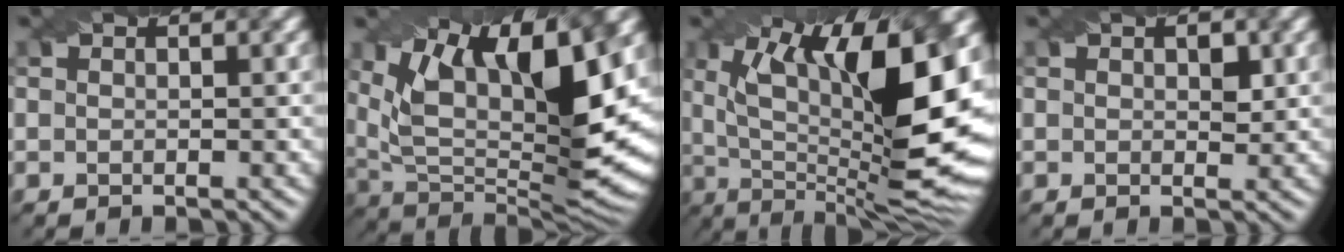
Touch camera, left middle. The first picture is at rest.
{"total": 15.1, "force": [6.6, 5.6, 12.4], "torque": [-0.223, 0.002, 0.121]}
{"total": 16.6, "force": [4.0, 5.7, 15.0], "torque": [-0.237, -0.007, 0.069]}
{"total": 1.4, "force": [0.4, 0.8, 1.1], "torque": [-0.011, -0.002, 0.008]}